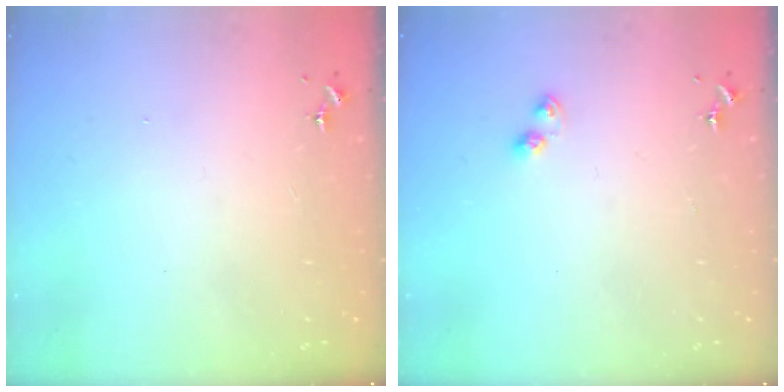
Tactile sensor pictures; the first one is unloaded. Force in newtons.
{"total": 4.3, "press": 4.3, "slide": 0.5}